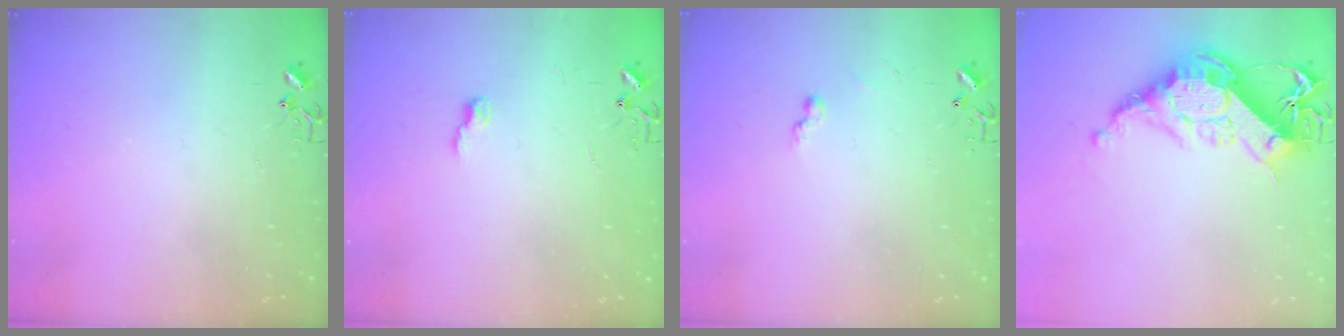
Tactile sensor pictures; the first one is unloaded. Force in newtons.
{"total": 5.0, "press": 4.9, "slide": 0.7}
{"total": 5.2, "press": 5.2, "slide": 0.4}
{"total": 18.5, "press": 18.4, "slide": 1.5}